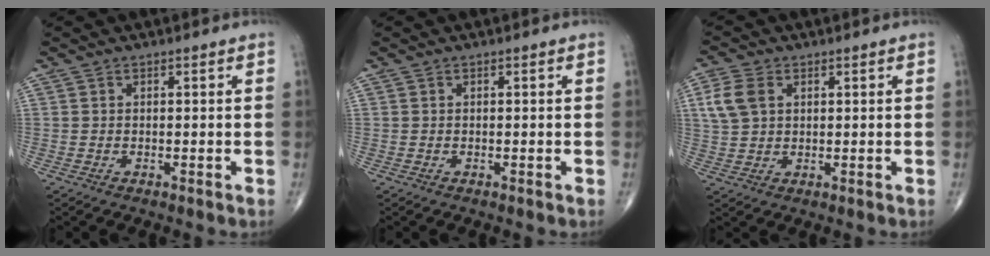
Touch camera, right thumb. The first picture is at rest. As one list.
[{"total": 0.0}, {"total": 6.1, "force": [1.9, 4.2, 4.0], "torque": [-0.084, 0.005, 0.039]}]